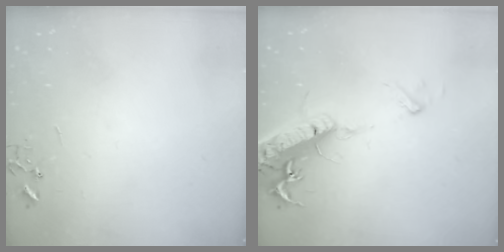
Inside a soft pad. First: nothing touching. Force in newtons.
{"total": 18.9, "press": 18.5, "slide": 3.9}